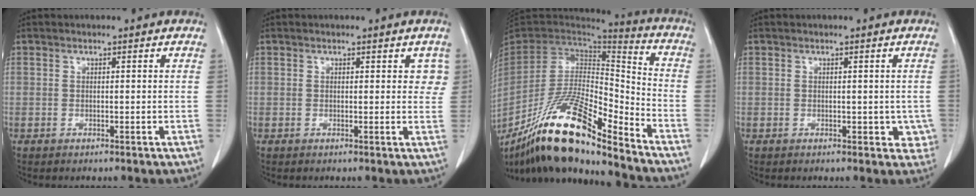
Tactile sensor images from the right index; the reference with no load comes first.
{"total": 2.3, "force": [1.0, 1.4, 1.4], "torque": [0.001, 0.002, 0.007]}
{"total": 20.6, "force": [-15.5, 2.5, 13.3], "torque": [-0.263, -0.013, -0.287]}
{"total": 2.9, "force": [-0.4, 2.0, 2.0], "torque": [-0.001, 0.005, -0.003]}